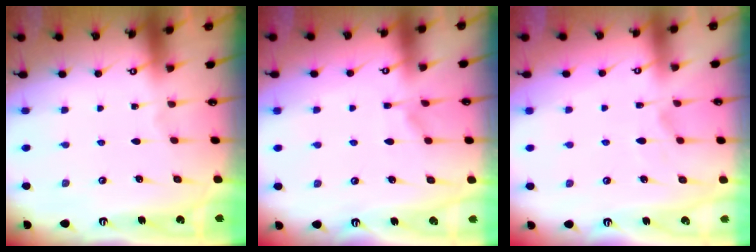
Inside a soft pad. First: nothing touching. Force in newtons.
{"total": 4.7, "press": 4.7, "slide": 0.4}
{"total": 1.6, "press": 1.0, "slide": 1.2}